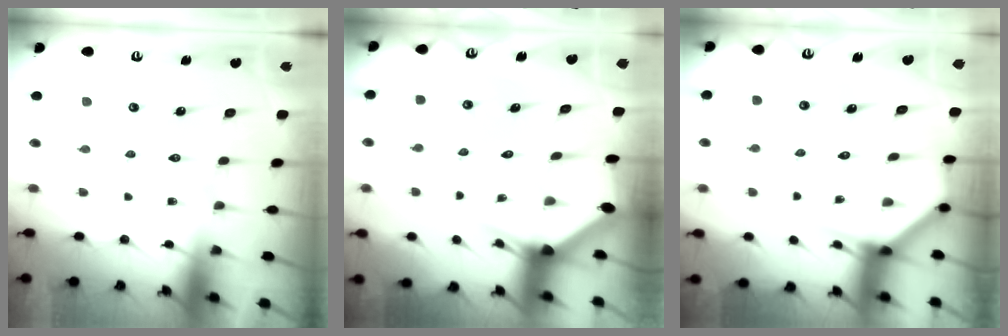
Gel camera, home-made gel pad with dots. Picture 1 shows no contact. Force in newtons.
{"total": 3.0, "press": 3.0, "slide": 0.0}
{"total": 3.8, "press": 3.8, "slide": 0.1}